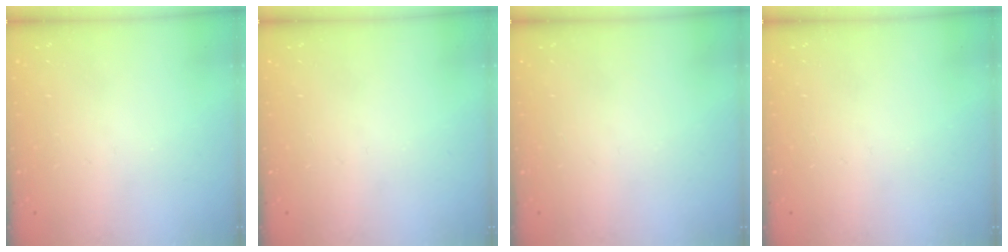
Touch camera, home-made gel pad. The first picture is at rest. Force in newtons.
{"total": 0.0}
{"total": 0.0}
{"total": 0.0}